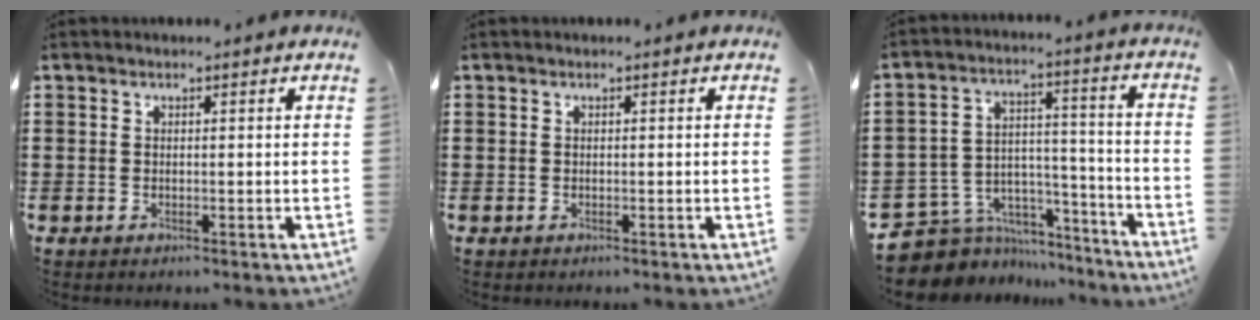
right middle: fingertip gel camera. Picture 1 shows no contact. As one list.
[{"total": 0.0}, {"total": 6.9, "force": [-5.7, 3.9, 0.8], "torque": [-0.030, 0.000, -0.107]}]